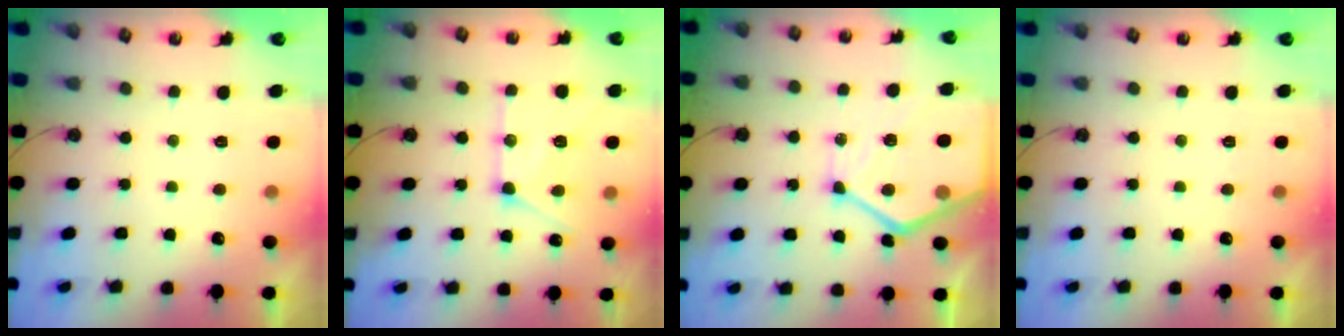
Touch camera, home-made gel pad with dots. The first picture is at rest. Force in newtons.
{"total": 15.3, "press": 15.2, "slide": 1.7}
{"total": 18.1, "press": 18.0, "slide": 1.6}
{"total": 0.0}